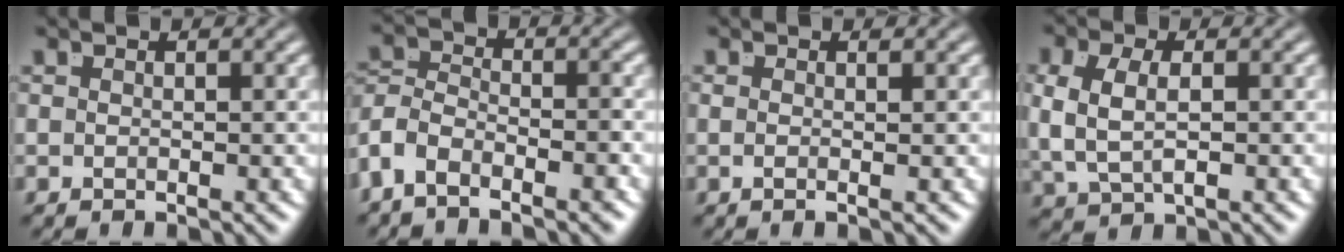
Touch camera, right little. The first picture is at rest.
{"total": 5.9, "force": [-2.5, 4.7, 2.7], "torque": [-0.076, -0.024, -0.045]}
{"total": 1.4, "force": [-0.2, -0.8, 1.1], "torque": [-0.015, -0.007, 0.001]}
{"total": 5.0, "force": [0.3, 3.5, 3.6], "torque": [-0.089, -0.009, 0.014]}